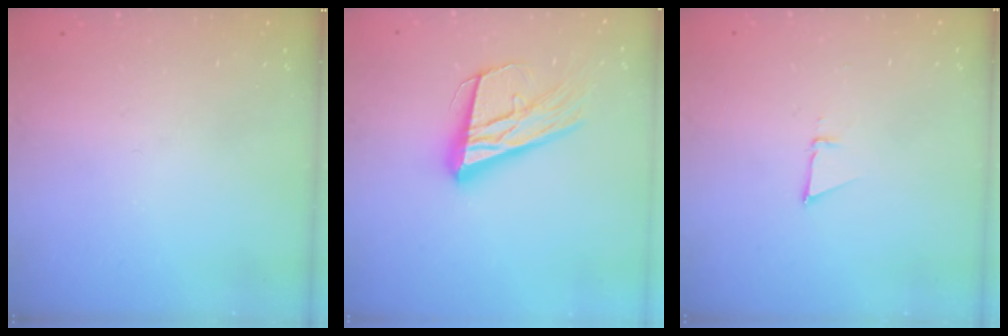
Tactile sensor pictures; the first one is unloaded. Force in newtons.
{"total": 20.1, "press": 19.8, "slide": 3.8}
{"total": 3.0, "press": 2.9, "slide": 0.8}